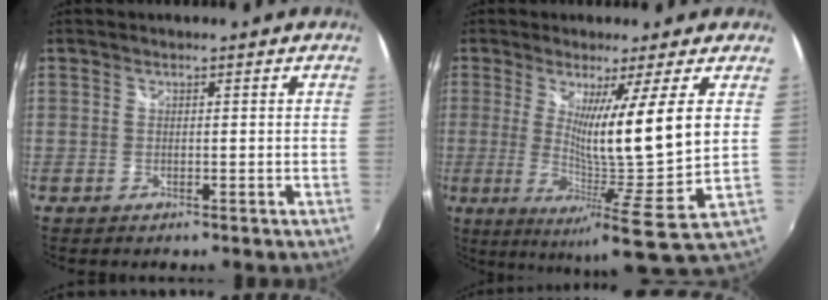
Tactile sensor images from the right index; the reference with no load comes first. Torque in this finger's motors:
{"motor_torque": [2.14, 0.00, 1.05, 0.21]}